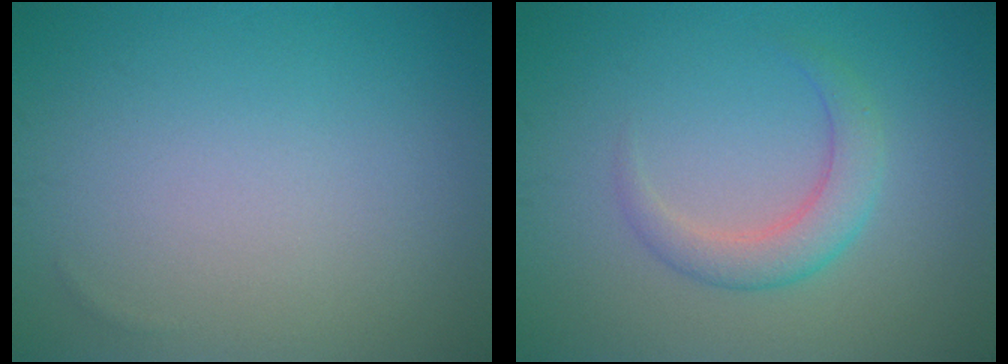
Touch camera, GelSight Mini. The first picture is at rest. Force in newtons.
{"total": 2.8, "press": 2.8, "slide": 0.1}